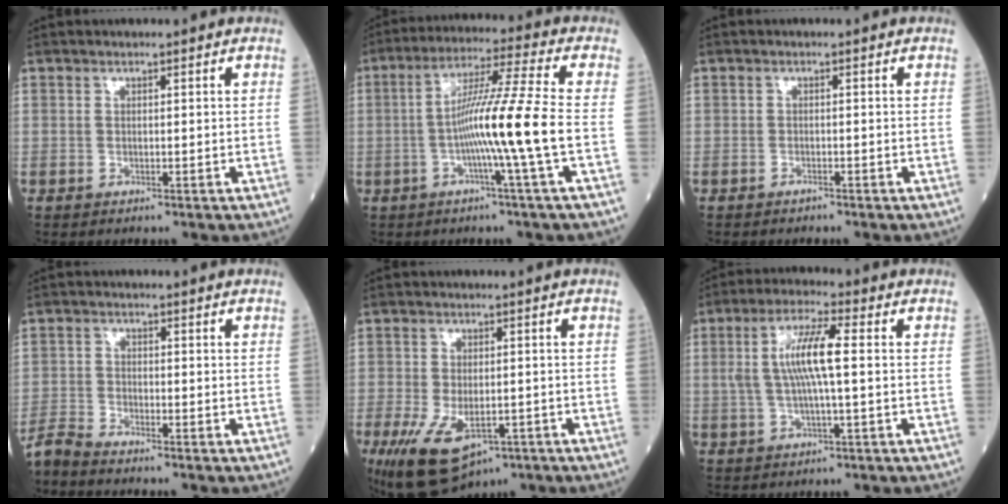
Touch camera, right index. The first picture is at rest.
{"total": 11.1, "force": [-2.3, -2.3, 10.6], "torque": [-0.195, 0.001, -0.046]}
{"total": 0.5, "force": [-0.5, 0.1, 0.1], "torque": [-0.006, -0.001, -0.009]}
{"total": 3.4, "force": [-3.3, -0.5, 0.6], "torque": [-0.017, -0.018, -0.068]}
{"total": 11.6, "force": [-5.9, 6.0, 8.0], "torque": [-0.158, -0.015, -0.085]}
{"total": 8.3, "force": [0.8, 0.9, 8.2], "torque": [-0.166, 0.011, 0.012]}